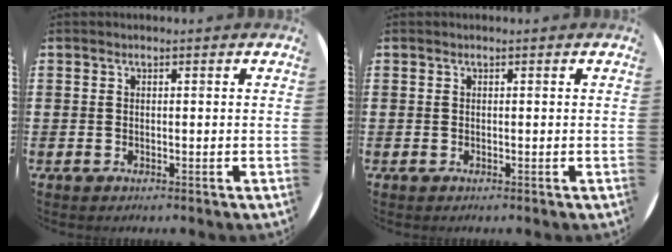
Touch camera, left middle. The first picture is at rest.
{"total": 0.0}